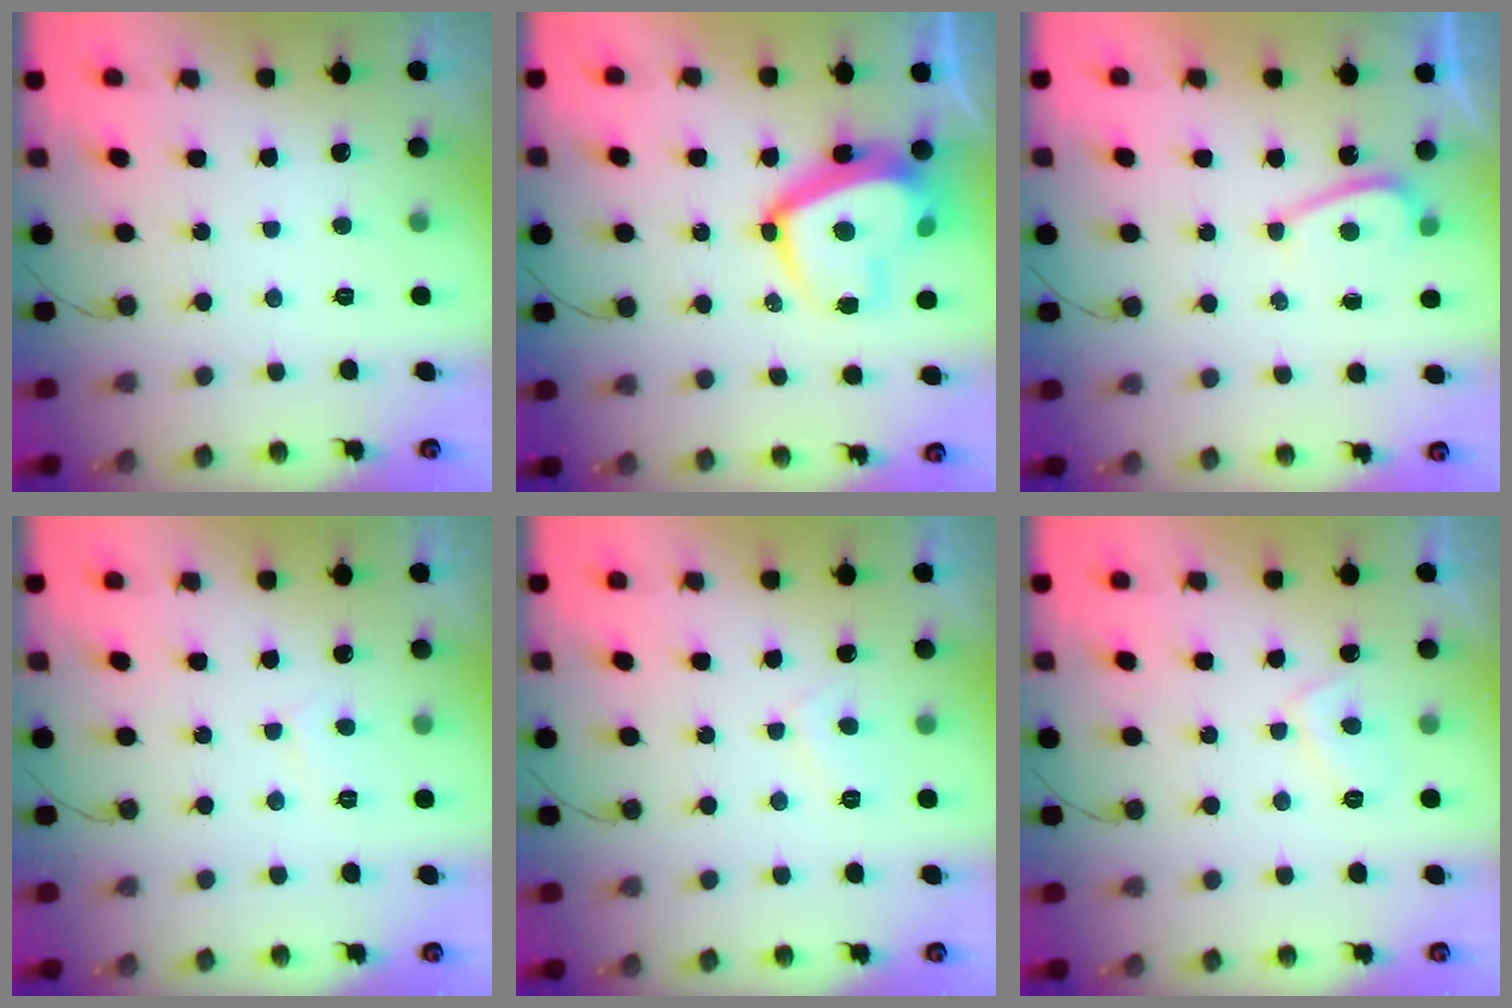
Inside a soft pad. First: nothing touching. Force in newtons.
{"total": 15.2, "press": 15.2, "slide": 1.4}
{"total": 3.8, "press": 3.8, "slide": 0.1}
{"total": 2.9, "press": 2.9, "slide": 0.3}
{"total": 2.5, "press": 2.4, "slide": 0.8}
{"total": 3.6, "press": 3.5, "slide": 1.0}